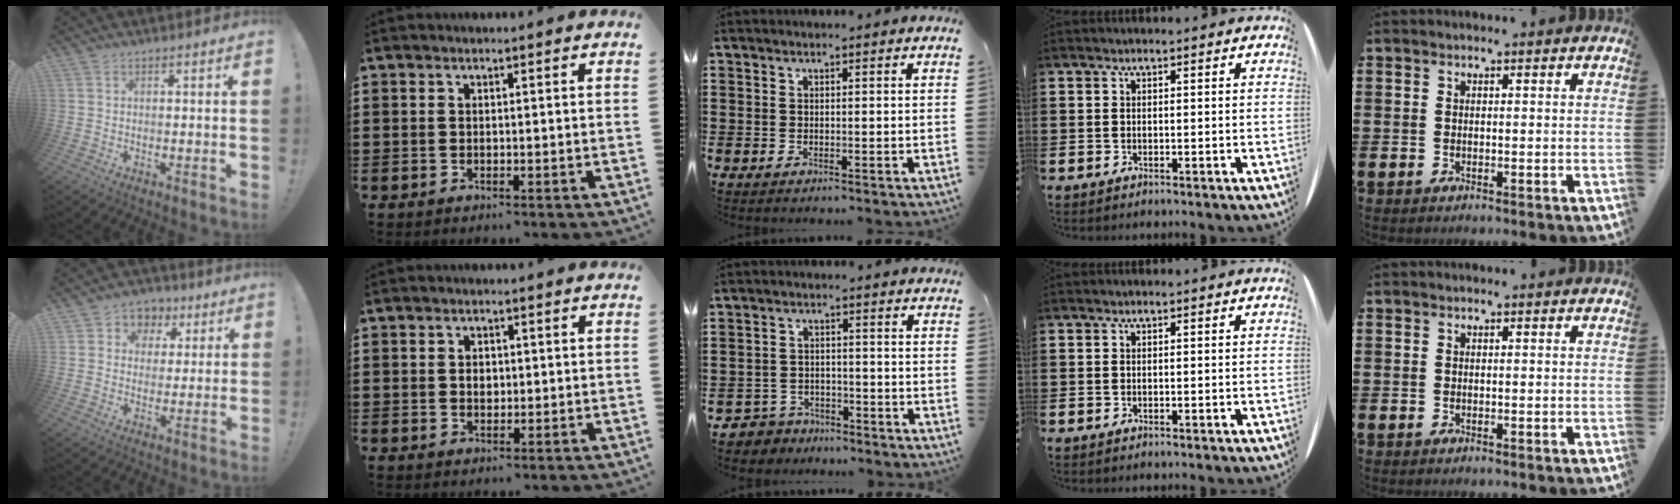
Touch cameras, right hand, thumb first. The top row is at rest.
{"thumb": {"total": 6.1, "force": [1.4, 5.8, 1.2], "torque": [-0.009, -0.009, 0.029]}, "index": {"total": 1.7, "force": [0.2, 1.3, 1.1], "torque": [-0.024, 0.008, 0.003]}, "middle": {"total": 3.4, "force": [-3.2, 1.0, -0.3], "torque": [-0.014, -0.002, -0.073]}}